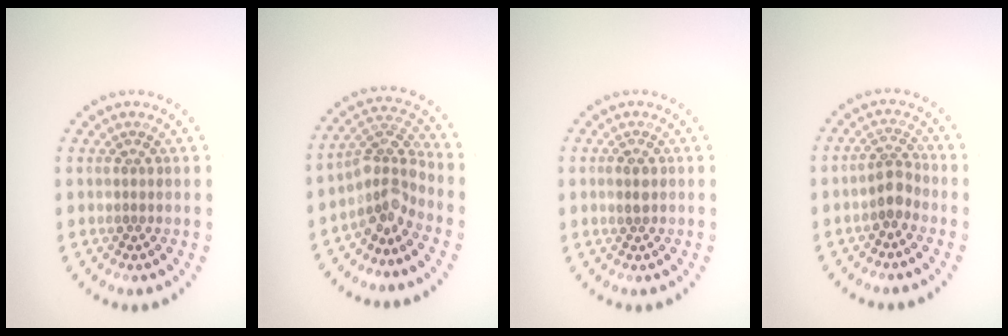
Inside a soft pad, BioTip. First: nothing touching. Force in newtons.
{"total": 3.6, "press": 2.6, "slide": 2.5}
{"total": 1.2, "press": 1.2, "slide": 0.2}
{"total": 2.1, "press": 1.7, "slide": 1.2}